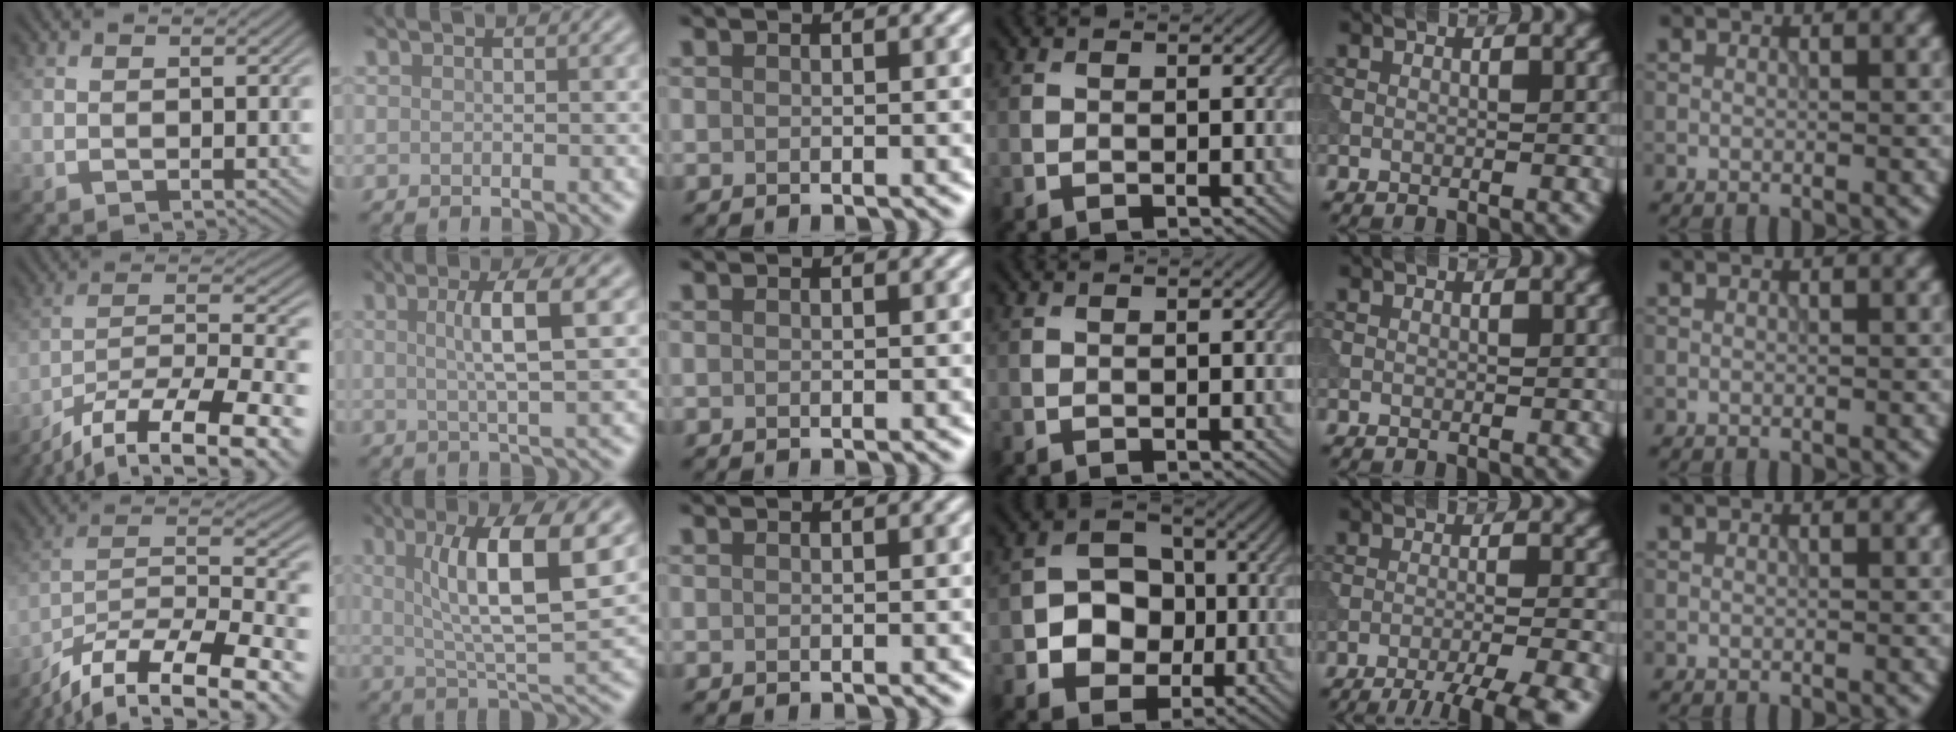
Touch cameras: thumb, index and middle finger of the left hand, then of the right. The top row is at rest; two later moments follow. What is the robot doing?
{"motion": "extract", "object": "tissue"}